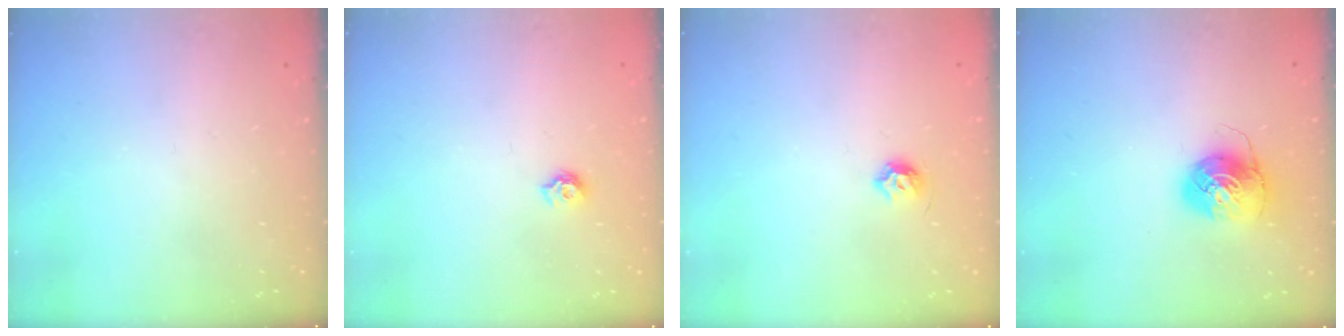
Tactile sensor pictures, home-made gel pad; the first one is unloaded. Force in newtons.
{"total": 5.6, "press": 5.6, "slide": 0.7}
{"total": 5.0, "press": 4.9, "slide": 0.8}
{"total": 8.8, "press": 8.8, "slide": 0.3}